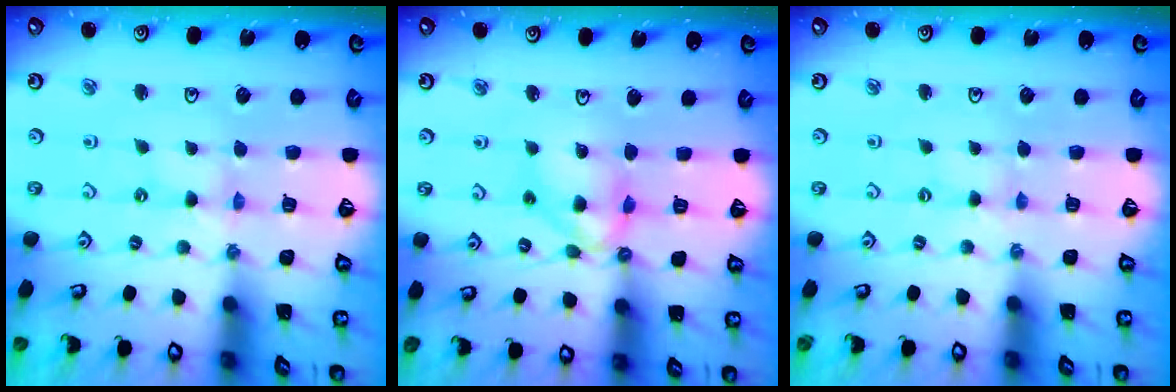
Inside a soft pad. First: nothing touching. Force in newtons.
{"total": 12.0, "press": 11.9, "slide": 1.4}
{"total": 0.0}